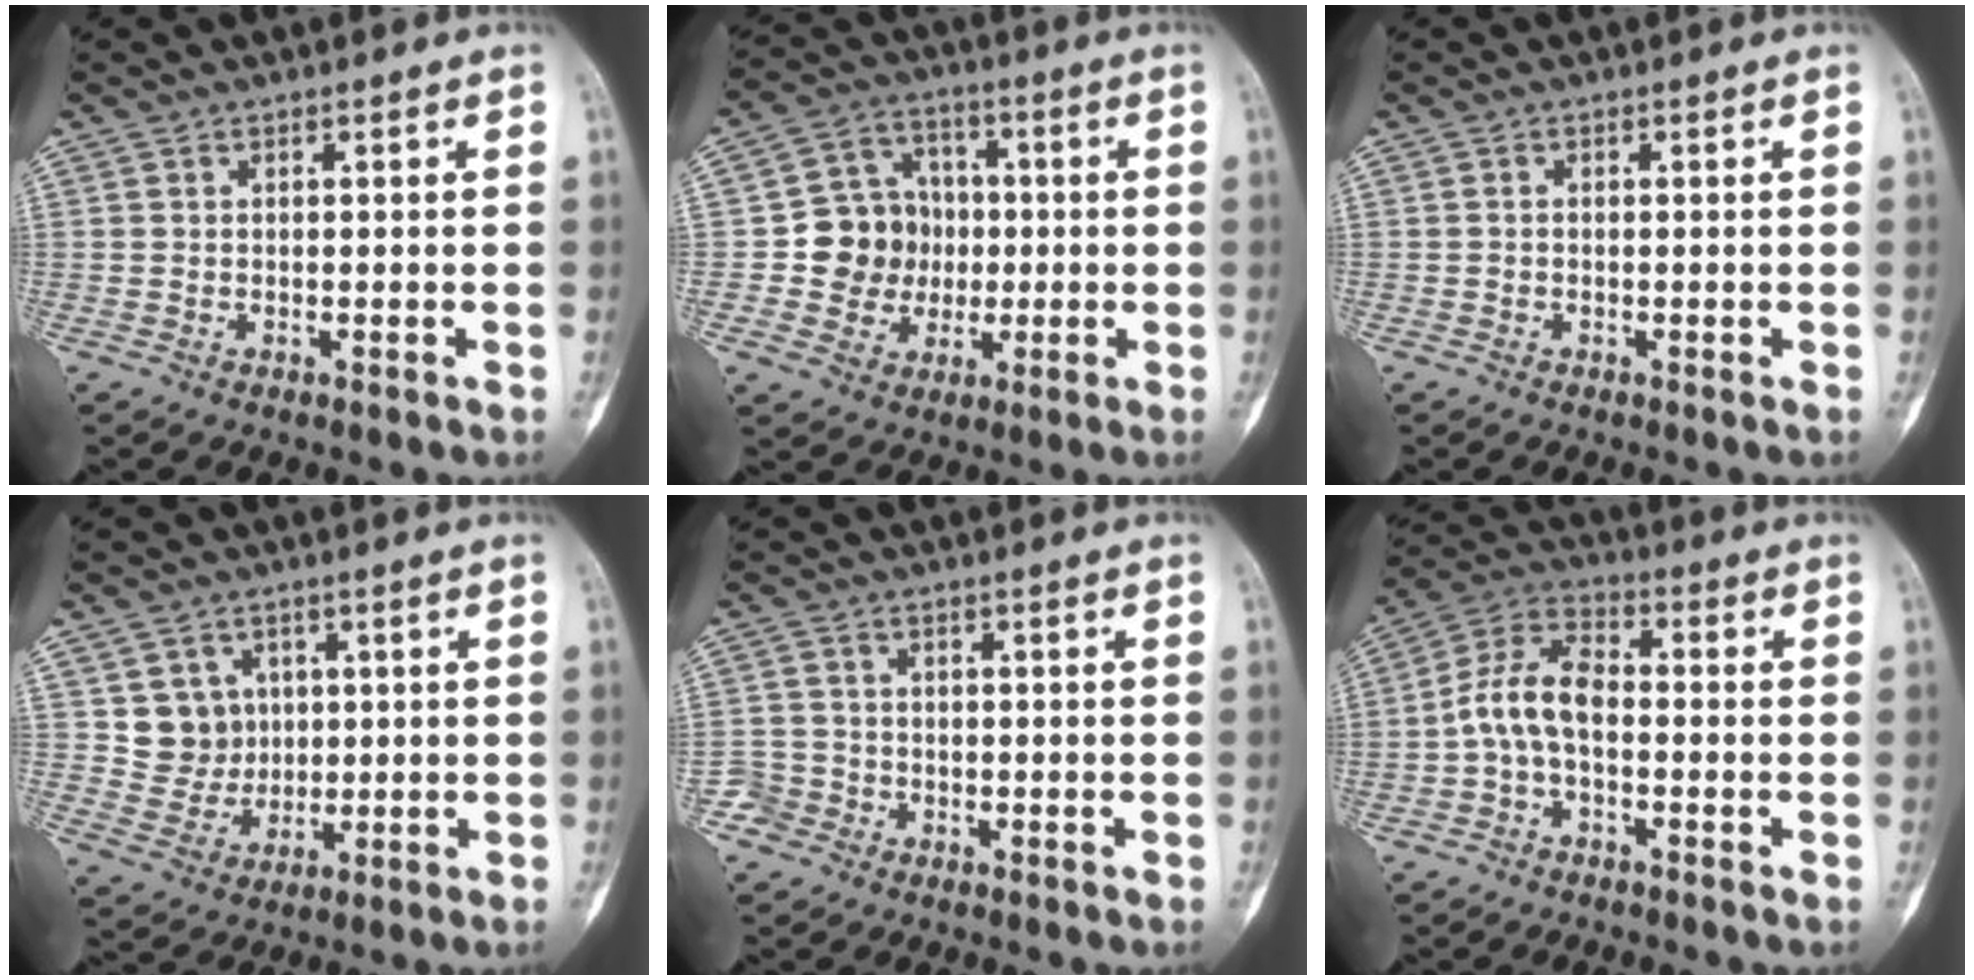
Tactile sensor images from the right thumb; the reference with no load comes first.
{"total": 10.9, "force": [-0.8, 10.1, 4.1], "torque": [-0.017, 0.022, -0.016]}
{"total": 0.0}
{"total": 6.8, "force": [1.7, 6.4, 1.4], "torque": [0.011, -0.003, 0.032]}
{"total": 3.7, "force": [-2.2, 2.9, -0.4], "torque": [0.023, 0.017, -0.047]}
{"total": 8.8, "force": [-1.5, 4.8, 7.2], "torque": [-0.139, 0.032, -0.041]}